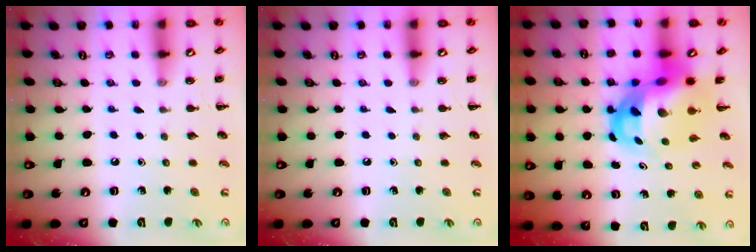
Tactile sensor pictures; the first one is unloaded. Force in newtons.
{"total": 0.0}
{"total": 10.0, "press": 9.7, "slide": 2.6}